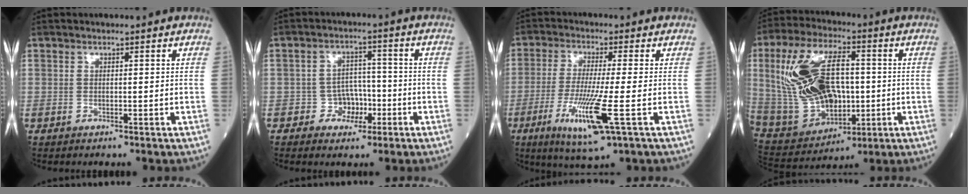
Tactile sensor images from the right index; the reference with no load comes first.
{"total": 4.6, "force": [-1.8, 4.0, 1.2], "torque": [-0.008, 0.013, -0.025]}
{"total": 10.3, "force": [-3.6, -0.1, 9.6], "torque": [-0.195, -0.033, -0.067]}
{"total": 18.7, "force": [1.4, 9.9, 15.8], "torque": [-0.338, 0.018, 0.041]}